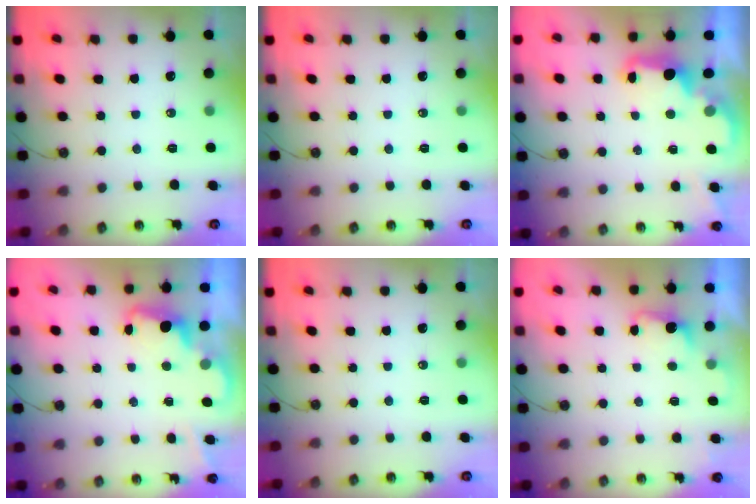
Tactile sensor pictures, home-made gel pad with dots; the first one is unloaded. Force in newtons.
{"total": 0.0}
{"total": 2.8, "press": 2.6, "slide": 0.9}
{"total": 2.3, "press": 2.3, "slide": 0.5}
{"total": 0.0}
{"total": 1.9, "press": 1.6, "slide": 0.9}